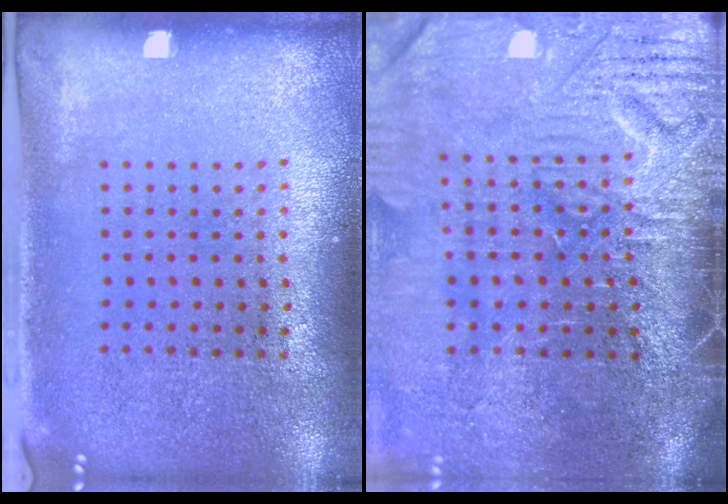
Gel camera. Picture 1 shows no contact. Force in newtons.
{"total": 4.8, "press": 4.2, "slide": 2.4}